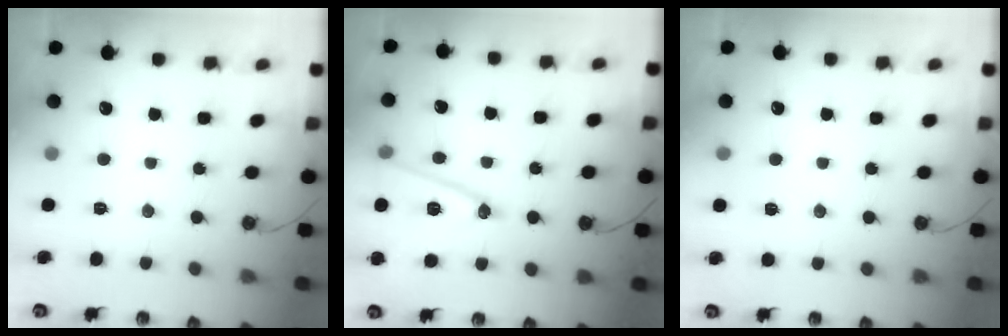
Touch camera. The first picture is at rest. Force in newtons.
{"total": 14.1, "press": 13.7, "slide": 3.3}
{"total": 5.4, "press": 3.7, "slide": 3.9}